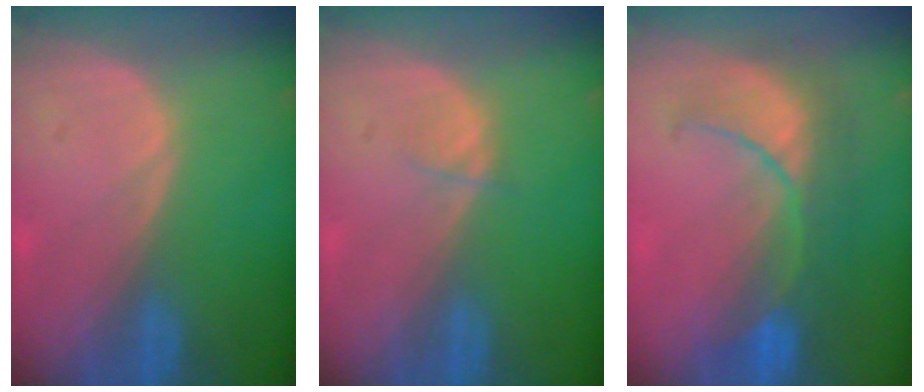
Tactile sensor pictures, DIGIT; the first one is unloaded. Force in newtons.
{"total": 1.2, "press": 1.2, "slide": 0.2}
{"total": 8.3, "press": 8.3, "slide": 0.7}